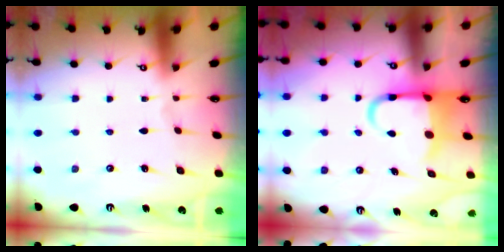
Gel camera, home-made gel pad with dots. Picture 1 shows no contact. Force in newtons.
{"total": 6.5, "press": 6.3, "slide": 1.4}